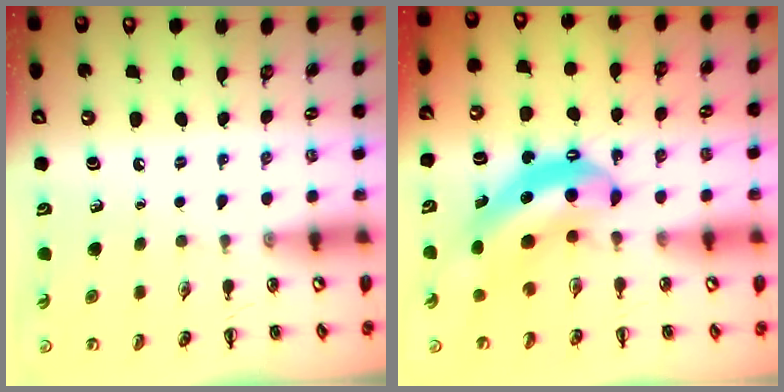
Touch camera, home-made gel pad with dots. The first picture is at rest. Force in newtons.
{"total": 8.8, "press": 8.6, "slide": 1.6}